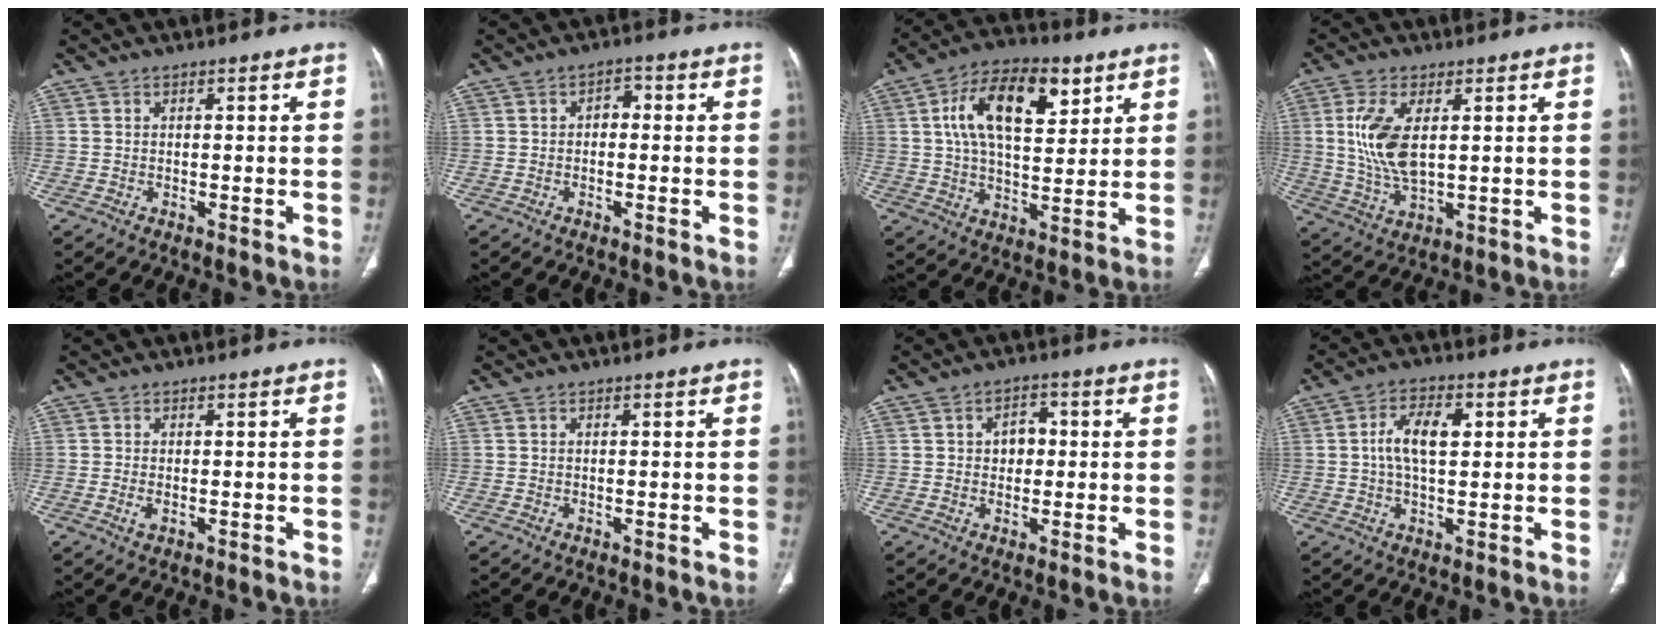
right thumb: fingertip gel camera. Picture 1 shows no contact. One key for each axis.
{"total": 2.4, "fx": -0.2, "fy": 1.7, "fz": 1.7, "tx": -0.011, "ty": 0.012, "tz": -0.012}
{"total": 16.5, "fx": 6.2, "fy": 8.4, "fz": 12.8, "tx": -0.192, "ty": -0.006, "tz": 0.103}
{"total": 10.5, "fx": 2.0, "fy": 5.0, "fz": 9.0, "tx": -0.195, "ty": -0.012, "tz": 0.047}
{"total": 1.4, "fx": -0.3, "fy": 0.7, "fz": 1.1, "tx": -0.026, "ty": -0.004, "tz": -0.006}
{"total": 0.0}
{"total": 4.3, "fx": 0.4, "fy": 3.3, "fz": 2.8, "tx": -0.022, "ty": 0.008, "tz": 0.003}
{"total": 7.5, "fx": 1.3, "fy": 3.8, "fz": 6.4, "tx": -0.120, "ty": 0.012, "tz": 0.022}